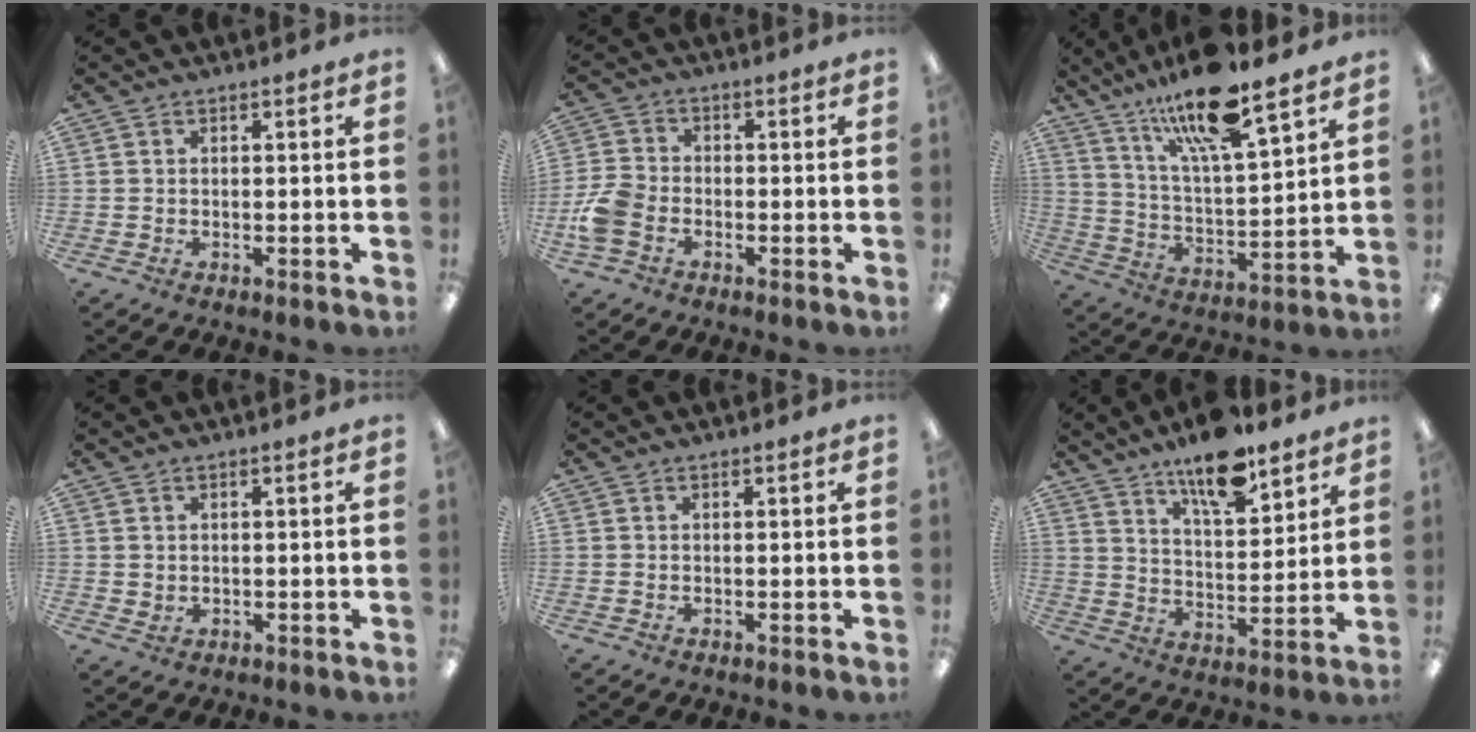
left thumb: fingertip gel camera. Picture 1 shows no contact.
{"total": 7.4, "force": [-2.7, 5.2, 4.5], "torque": [-0.095, 0.017, -0.048]}
{"total": 17.5, "force": [13.8, 3.2, 10.2], "torque": [-0.192, -0.077, 0.231]}
{"total": 1.4, "force": [0.9, 1.0, 0.3], "torque": [0.002, -0.002, 0.015]}
{"total": 0.0}
{"total": 13.8, "force": [10.8, 4.5, 7.3], "torque": [-0.115, -0.066, 0.186]}